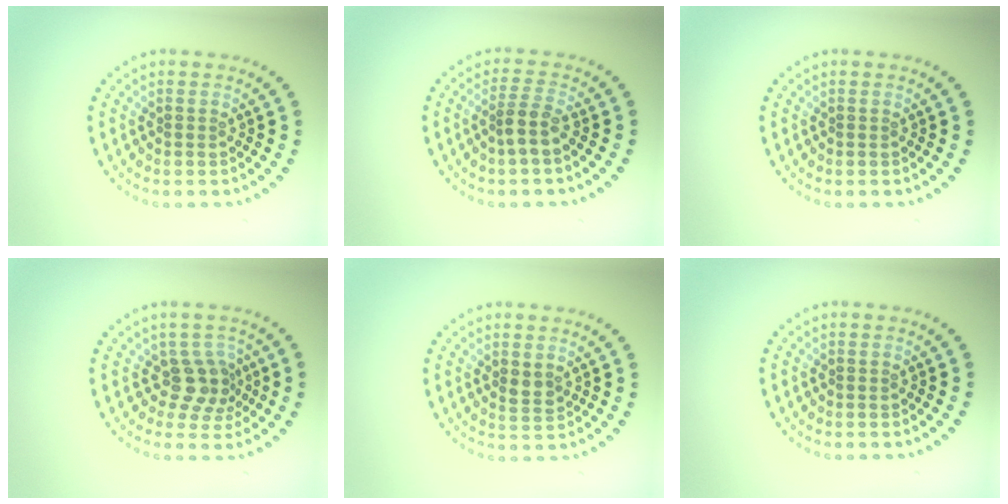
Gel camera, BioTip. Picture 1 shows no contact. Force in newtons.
{"total": 2.2, "press": 1.7, "slide": 1.4}
{"total": 0.0}
{"total": 2.8, "press": 2.2, "slide": 1.8}
{"total": 1.2, "press": 1.2, "slide": 0.5}
{"total": 0.0}